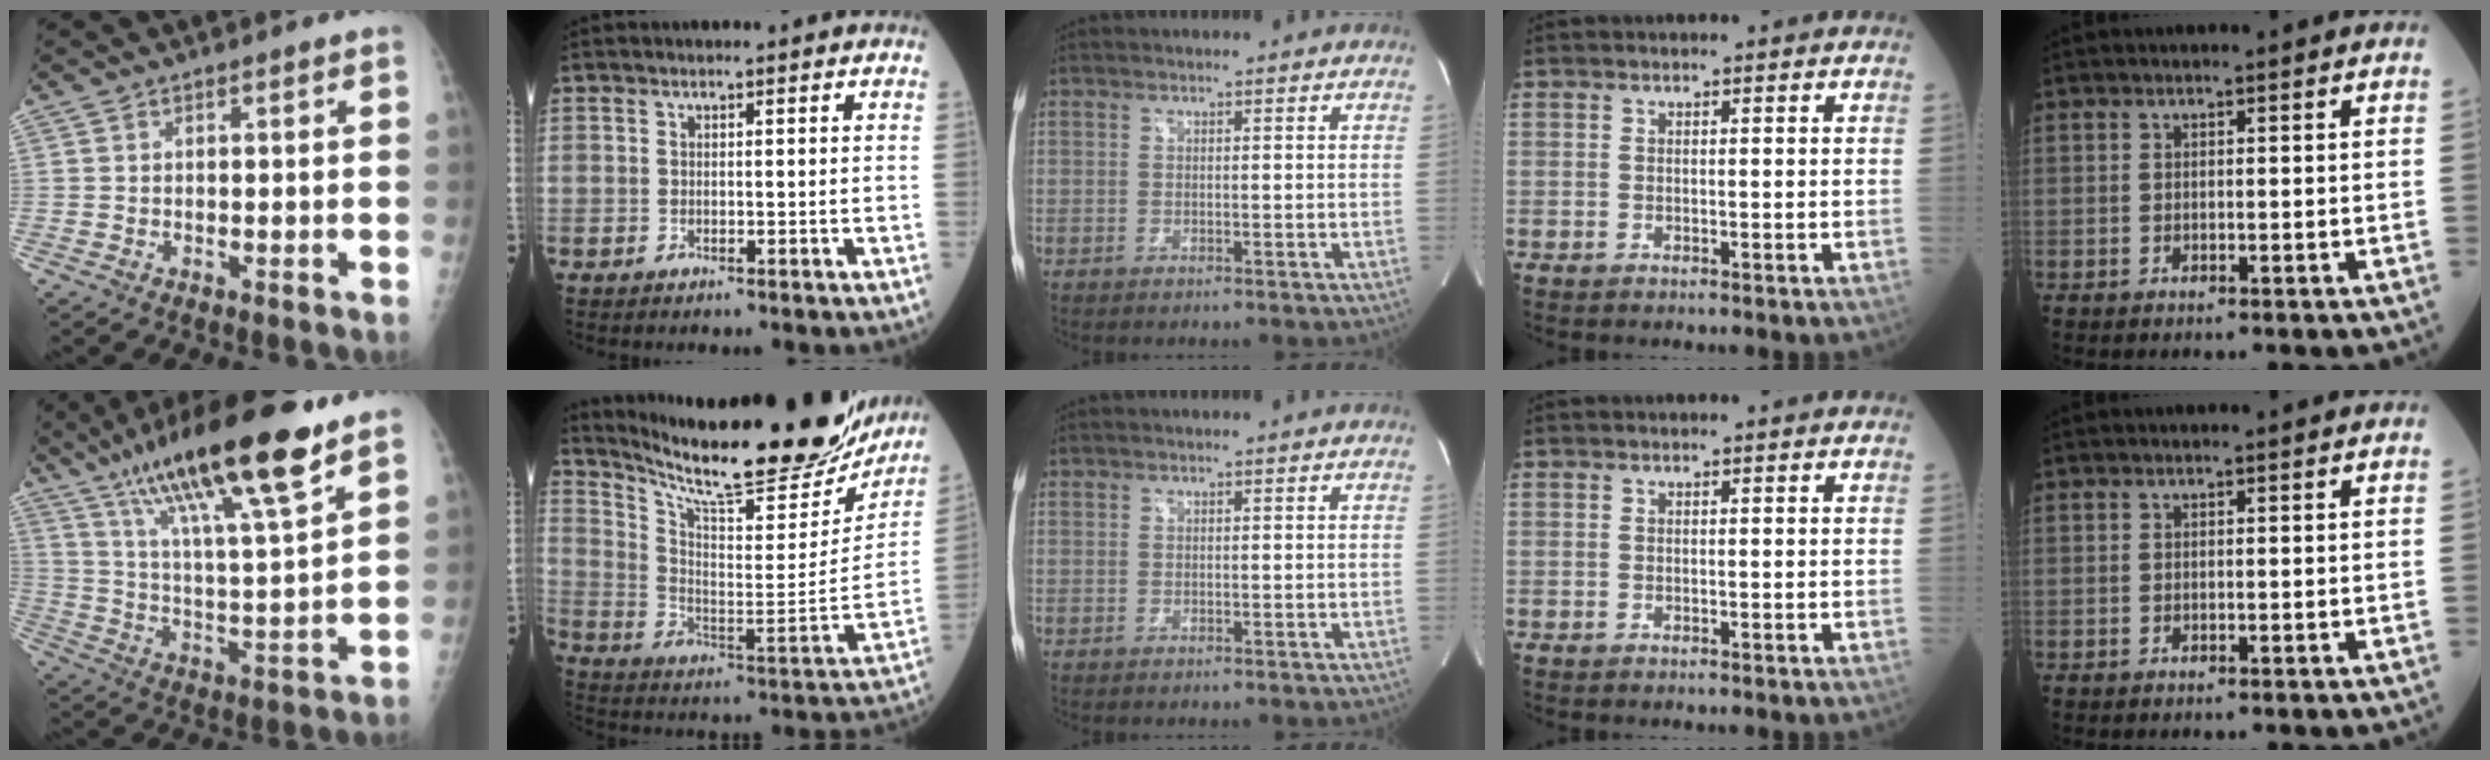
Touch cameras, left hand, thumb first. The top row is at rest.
{"thumb": {"total": 22.6, "force": [14.6, 3.8, 16.8], "torque": [-0.283, -0.043, 0.252]}, "index": {"total": 27.1, "force": [23.8, 3.9, 12.4], "torque": [-0.207, -0.061, 0.338]}}